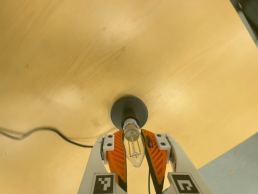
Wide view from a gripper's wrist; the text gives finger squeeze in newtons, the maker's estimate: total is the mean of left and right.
{"total": 20.9, "left": 20.6, "right": 21.3}